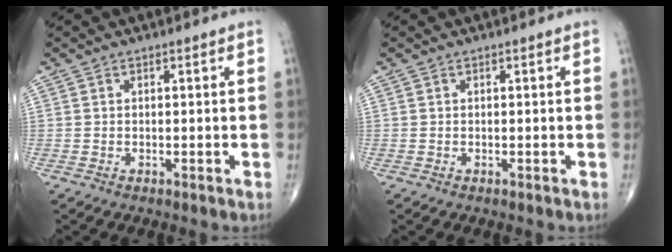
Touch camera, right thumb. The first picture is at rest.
{"total": 0.0}